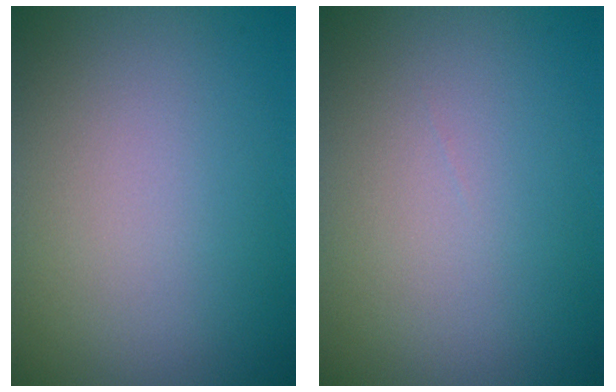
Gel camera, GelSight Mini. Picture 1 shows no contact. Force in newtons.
{"total": 0.0}